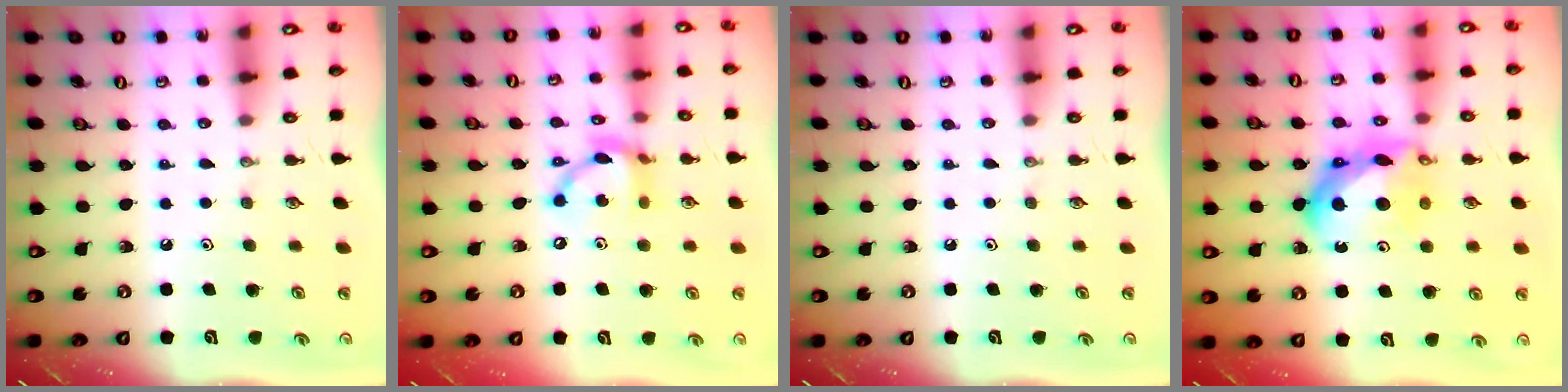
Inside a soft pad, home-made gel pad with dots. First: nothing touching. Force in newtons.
{"total": 11.6, "press": 11.6, "slide": 0.9}
{"total": 0.0}
{"total": 14.7, "press": 14.7, "slide": 0.5}